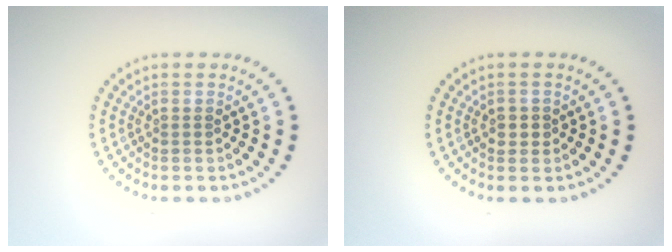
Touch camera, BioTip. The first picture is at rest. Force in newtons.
{"total": 1.1, "press": 1.1, "slide": 0.4}